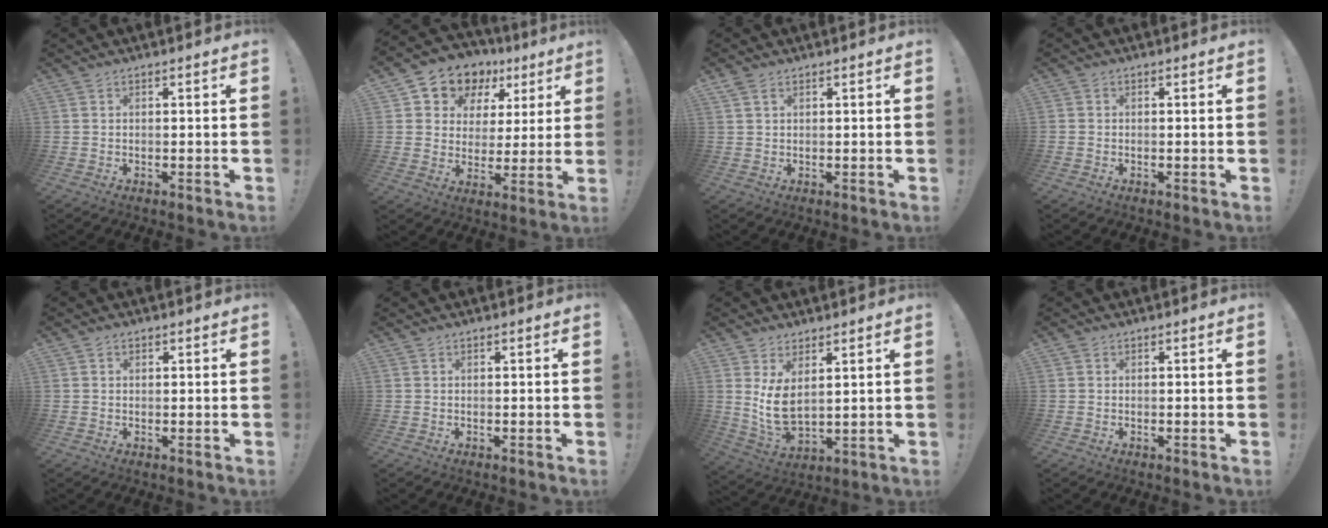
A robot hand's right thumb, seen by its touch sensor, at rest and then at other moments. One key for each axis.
{"total": 9.8, "fx": 5.5, "fy": 7.5, "fz": 3.0, "tx": -0.051, "ty": -0.042, "tz": 0.103}
{"total": 2.0, "fx": 1.1, "fy": 1.1, "fz": 1.2, "tx": -0.019, "ty": 0.001, "tz": 0.020}
{"total": 0.6, "fx": -0.3, "fy": 0.4, "fz": 0.0, "tx": -0.007, "ty": 0.004, "tz": -0.004}
{"total": 0.9, "fx": 0.4, "fy": 0.7, "fz": 0.2, "tx": 0.005, "ty": -0.001, "tz": 0.006}
{"total": 0.0}
{"total": 8.3, "fx": 3.3, "fy": 3.9, "fz": 6.5, "tx": -0.136, "ty": -0.030, "tz": 0.063}
{"total": 0.0}